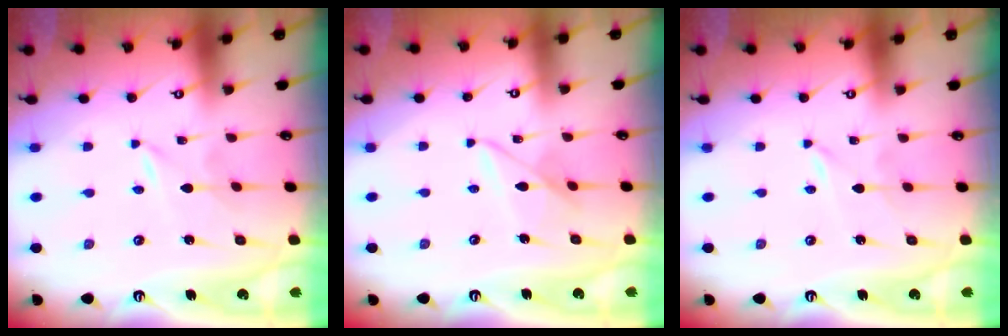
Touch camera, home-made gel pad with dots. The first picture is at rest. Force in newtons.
{"total": 7.0, "press": 7.0, "slide": 0.4}
{"total": 0.0}